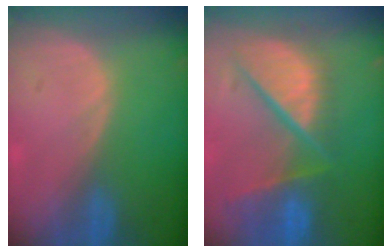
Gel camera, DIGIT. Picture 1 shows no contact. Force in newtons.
{"total": 12.0, "press": 9.8, "slide": 6.8}